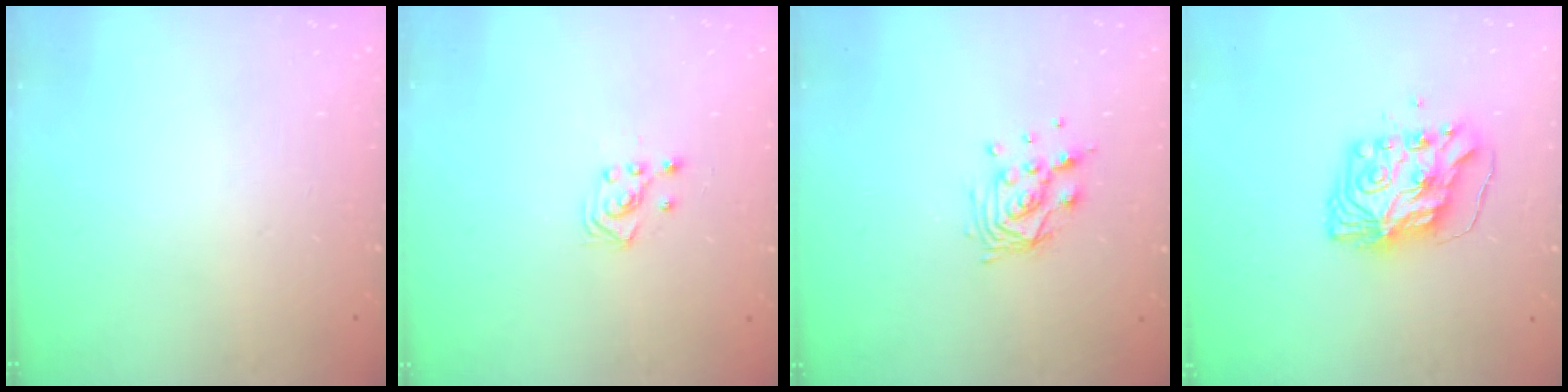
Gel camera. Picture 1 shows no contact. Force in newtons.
{"total": 2.9, "press": 2.7, "slide": 1.0}
{"total": 9.3, "press": 9.3, "slide": 0.4}
{"total": 10.1, "press": 10.0, "slide": 1.0}